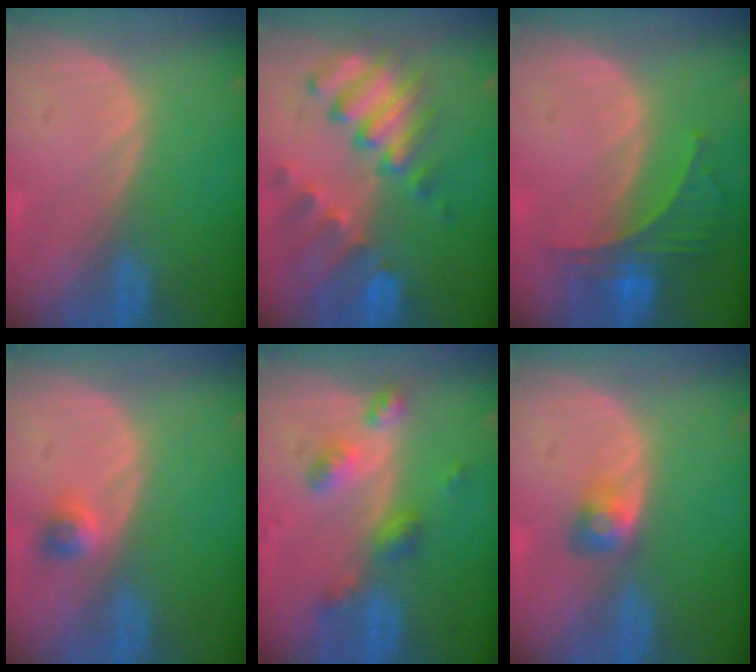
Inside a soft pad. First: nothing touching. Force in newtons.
{"total": 10.4, "press": 9.0, "slide": 5.2}
{"total": 5.7, "press": 5.7, "slide": 0.3}
{"total": 2.4, "press": 2.0, "slide": 1.2}
{"total": 5.9, "press": 5.2, "slide": 2.8}
{"total": 2.7, "press": 2.5, "slide": 1.1}